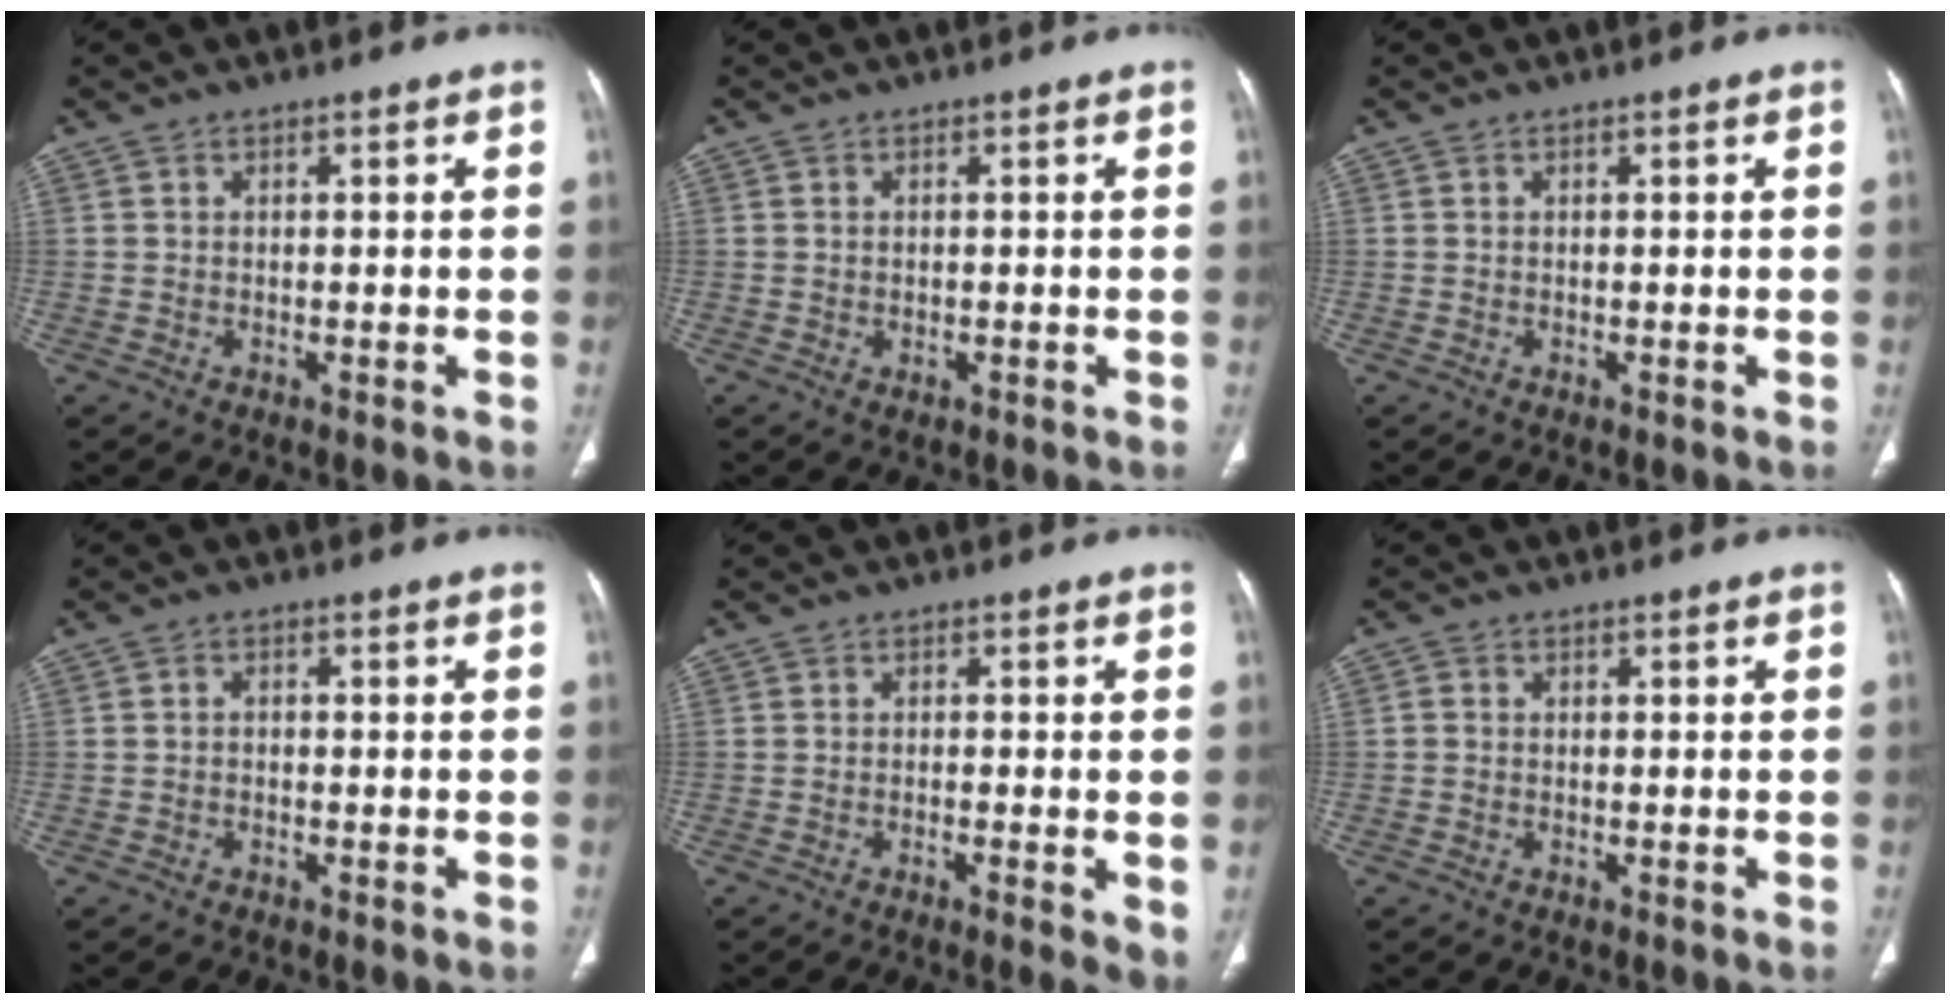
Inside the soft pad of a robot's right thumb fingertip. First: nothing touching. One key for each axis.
{"total": 0.8, "fx": -0.2, "fy": 0.5, "fz": 0.7, "tx": -0.018, "ty": 0.000, "tz": 0.000}
{"total": 0.0}
{"total": 1.0, "fx": -0.3, "fy": 0.7, "fz": 0.5, "tx": -0.006, "ty": 0.002, "tz": -0.008}
{"total": 4.3, "fx": -1.1, "fy": 0.8, "fz": 4.1, "tx": -0.068, "ty": -0.009, "tz": -0.022}
{"total": 1.0, "fx": -0.2, "fy": 0.9, "fz": 0.4, "tx": -0.006, "ty": 0.002, "tz": -0.005}